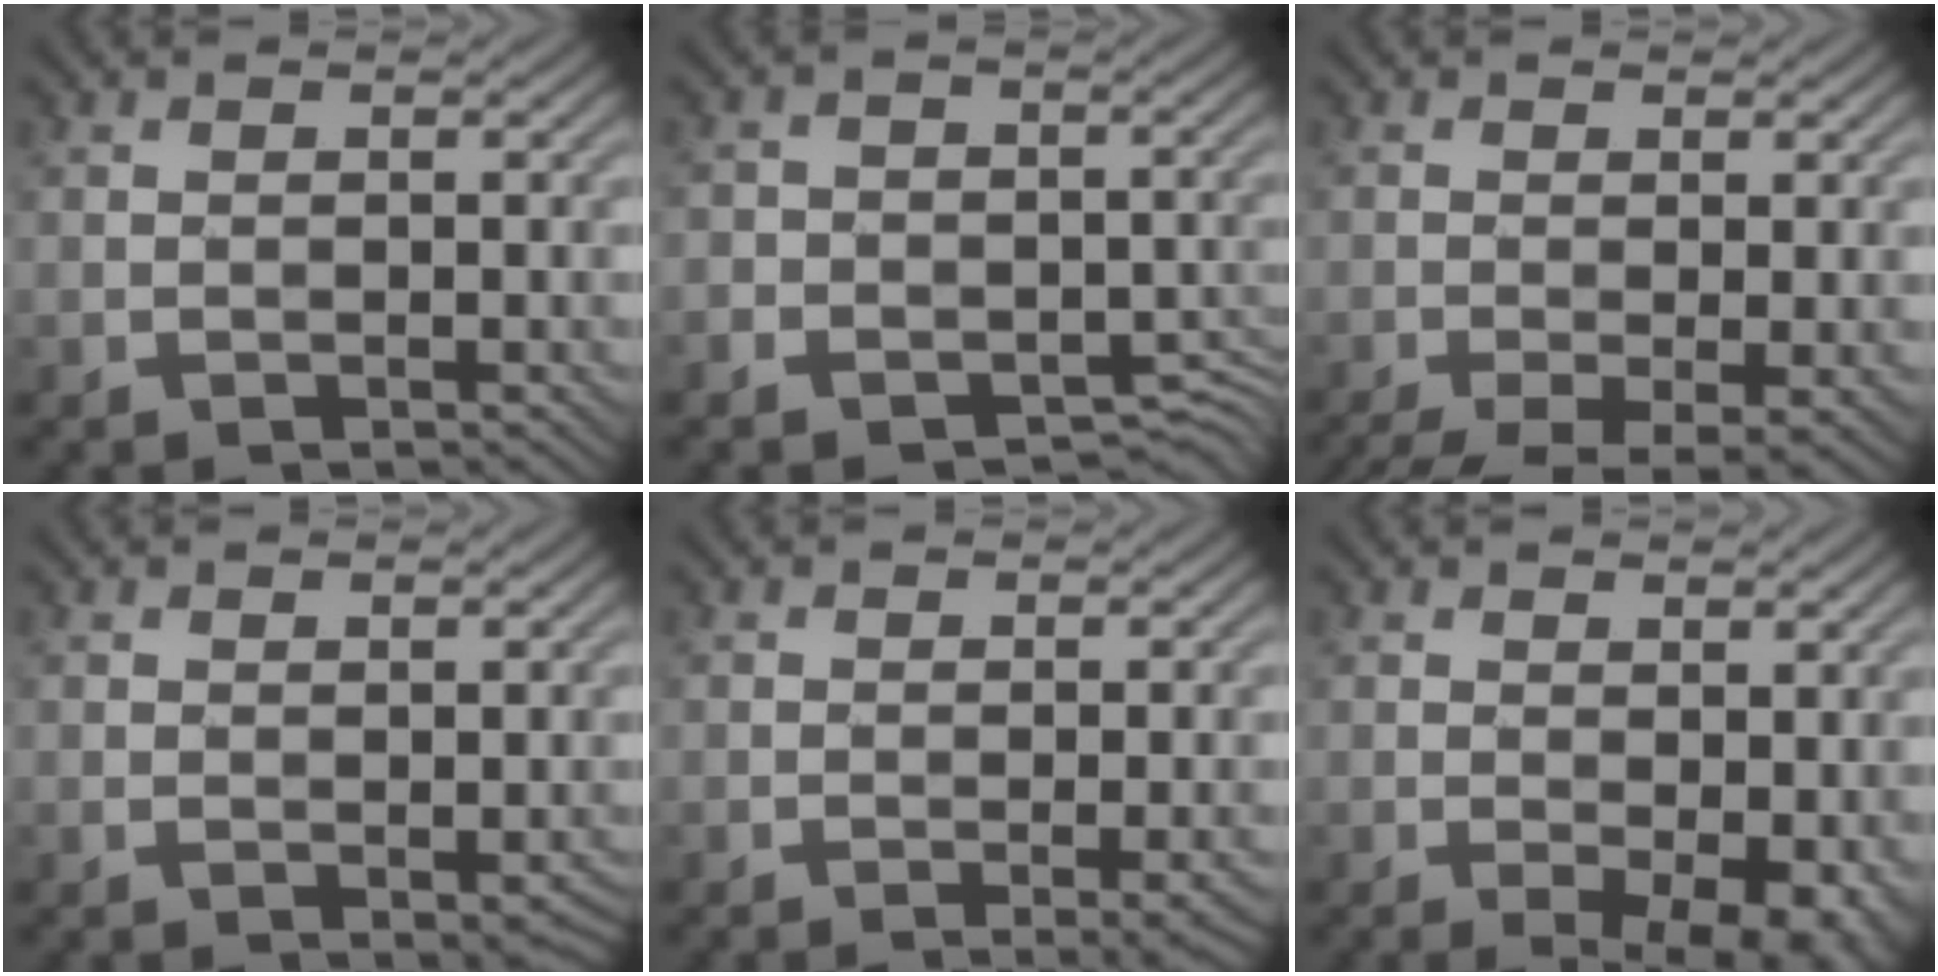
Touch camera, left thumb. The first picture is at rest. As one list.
[{"total": 6.5, "force": [-4.1, 4.9, 1.2], "torque": [-0.015, -0.006, -0.070]}, {"total": 5.4, "force": [-2.9, 1.3, 4.3], "torque": [-0.086, -0.014, -0.046]}, {"total": 0.8, "force": [0.1, 0.4, 0.7], "torque": [-0.012, -0.002, 0.005]}, {"total": 1.5, "force": [-0.7, 0.1, 1.4], "torque": [-0.024, 0.003, -0.016]}, {"total": 5.2, "force": [-0.9, 2.4, 4.5], "torque": [-0.063, -0.008, -0.002]}]